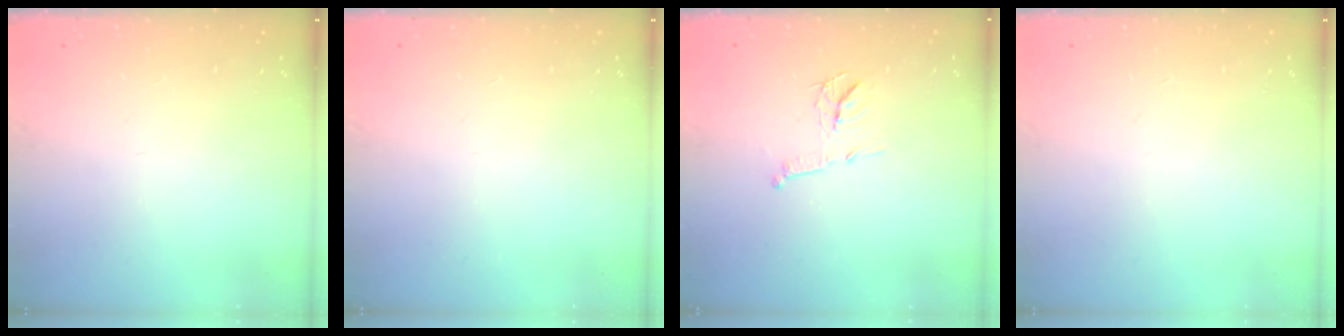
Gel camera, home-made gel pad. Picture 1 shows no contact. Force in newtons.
{"total": 0.0}
{"total": 9.7, "press": 9.7, "slide": 0.3}
{"total": 0.0}